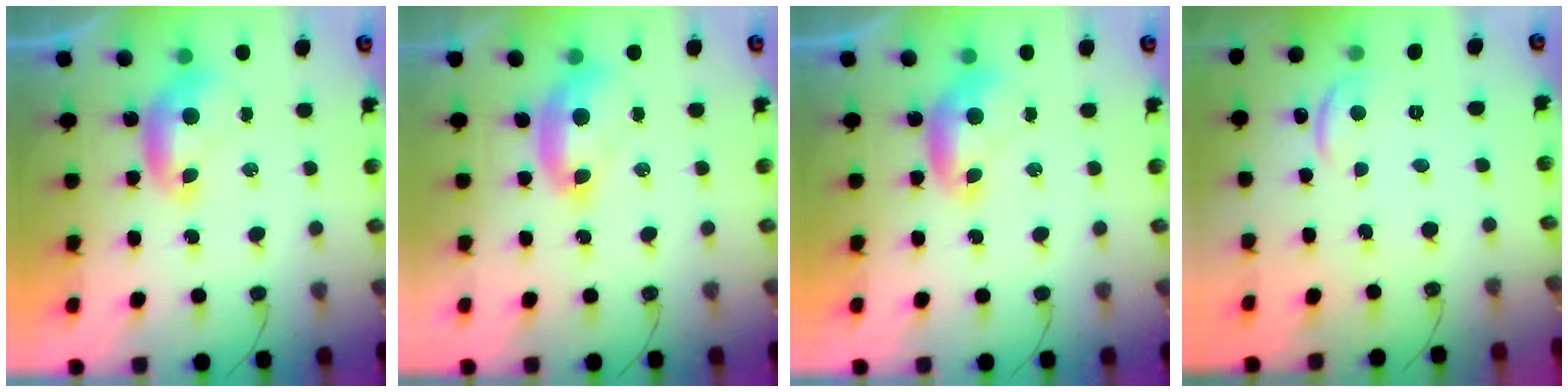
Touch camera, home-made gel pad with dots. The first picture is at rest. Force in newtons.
{"total": 2.6, "press": 2.5, "slide": 0.5}
{"total": 0.0}
{"total": 2.1, "press": 2.0, "slide": 0.5}